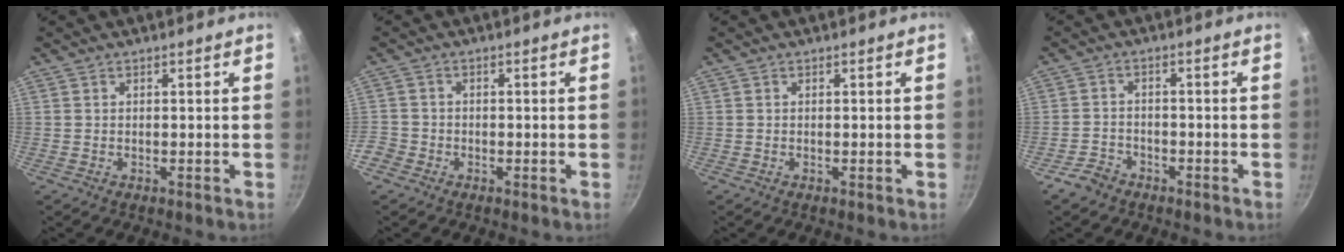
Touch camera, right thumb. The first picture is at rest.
{"total": 3.8, "force": [-2.1, 3.0, 1.0], "torque": [-0.026, 0.015, -0.042]}
{"total": 0.0}
{"total": 3.9, "force": [-2.9, 2.4, 1.0], "torque": [-0.015, 0.034, -0.051]}